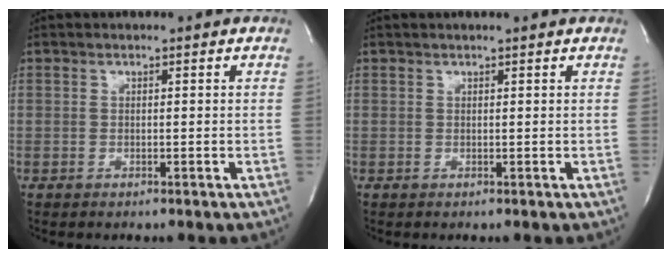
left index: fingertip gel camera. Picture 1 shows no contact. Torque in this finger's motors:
{"motor_torque": [0.84, -0.85, 0.21, 0.07]}